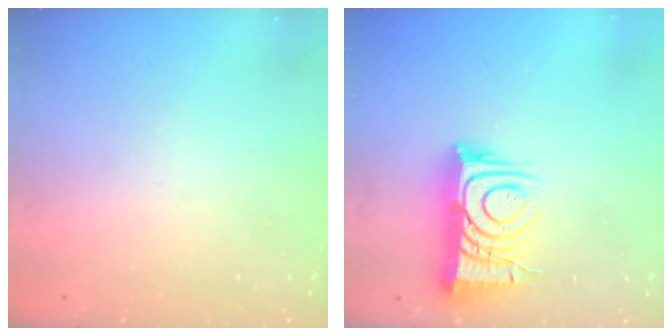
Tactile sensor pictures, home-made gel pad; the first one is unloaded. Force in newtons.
{"total": 12.1, "press": 12.0, "slide": 1.2}